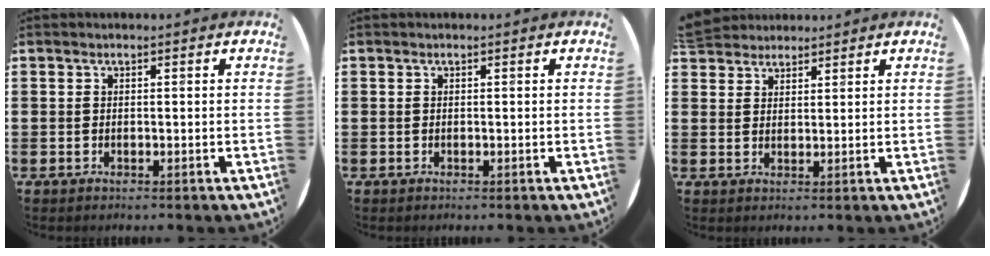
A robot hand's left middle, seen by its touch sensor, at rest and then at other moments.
{"total": 0.0}
{"total": 3.3, "force": [3.1, 1.0, -0.2], "torque": [-0.004, -0.003, 0.061]}